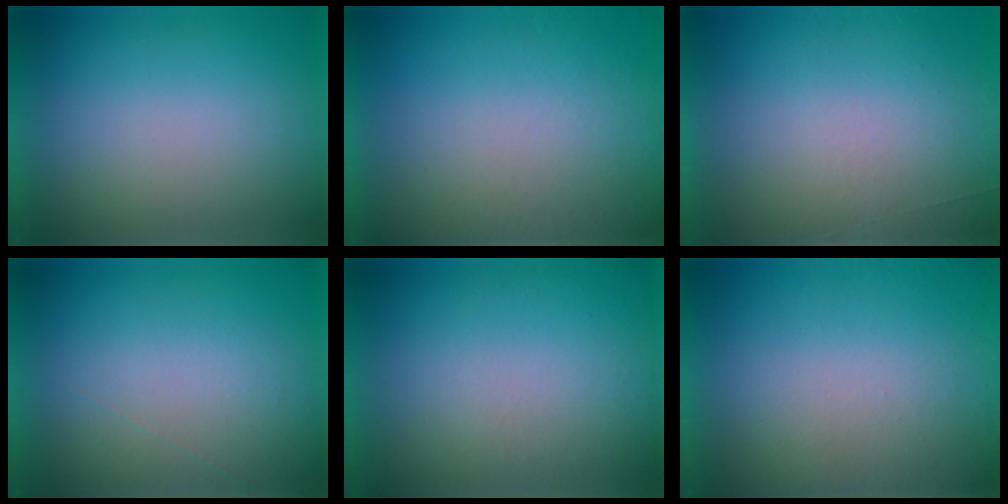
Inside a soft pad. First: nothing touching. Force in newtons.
{"total": 5.8}
{"total": 6.8}
{"total": 1.0}
{"total": 1.0}
{"total": 7.6}